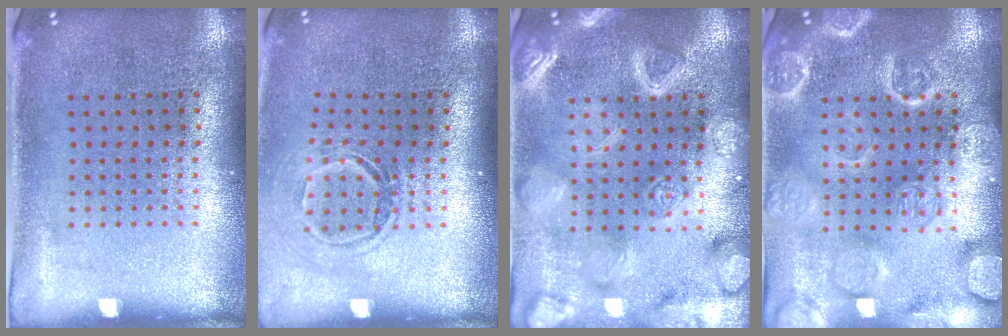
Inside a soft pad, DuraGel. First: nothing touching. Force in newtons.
{"total": 1.5, "press": 1.1, "slide": 1.0}
{"total": 5.8, "press": 5.7, "slide": 0.7}
{"total": 3.6, "press": 3.6, "slide": 0.4}